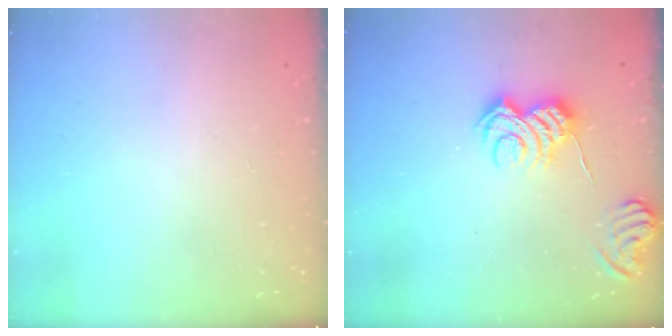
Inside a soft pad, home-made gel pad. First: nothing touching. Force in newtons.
{"total": 5.4, "press": 5.3, "slide": 1.0}